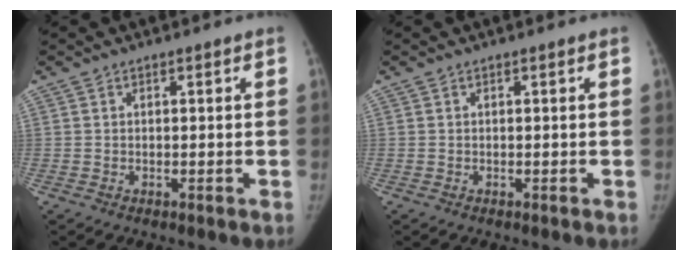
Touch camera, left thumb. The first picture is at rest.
{"total": 0.0}